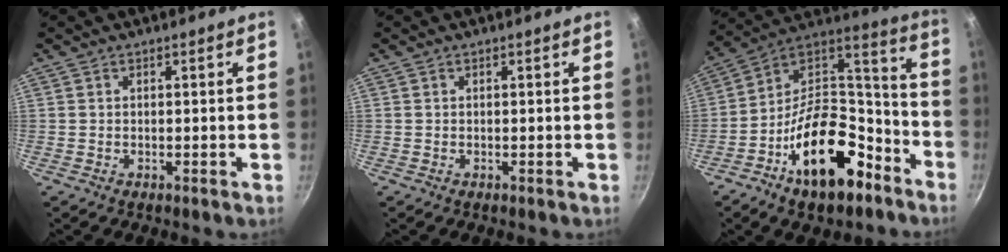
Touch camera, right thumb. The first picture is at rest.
{"total": 0.0}
{"total": 22.9, "force": [-11.2, 12.4, 15.6], "torque": [-0.207, 0.089, -0.182]}